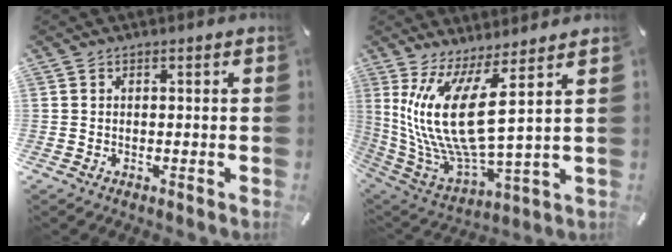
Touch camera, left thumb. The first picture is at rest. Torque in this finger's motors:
{"motor_torque": [2.39, 2.50, 1.46, -1.31, 0.53]}